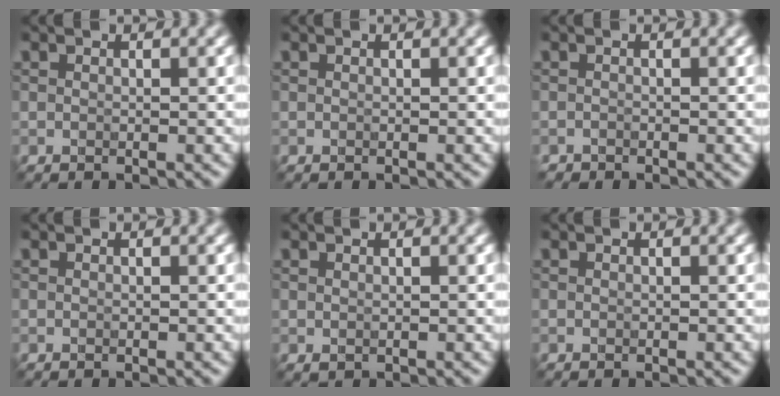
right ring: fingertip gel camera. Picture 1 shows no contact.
{"total": 0.0}
{"total": 0.6, "force": [-0.6, 0.2, -0.2], "torque": [0.006, -0.001, -0.012]}
{"total": 0.0}
{"total": 0.5, "force": [0.2, 0.4, 0.3], "torque": [-0.005, 0.000, 0.002]}
{"total": 0.0}